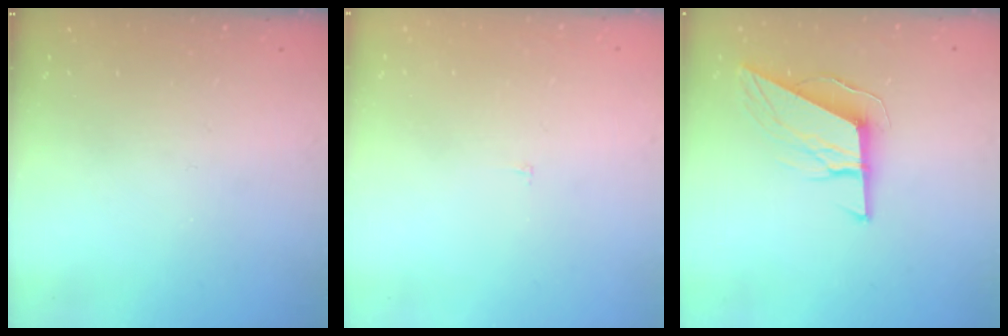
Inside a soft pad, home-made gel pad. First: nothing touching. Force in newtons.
{"total": 2.2, "press": 2.2, "slide": 0.2}
{"total": 10.1, "press": 10.0, "slide": 1.6}